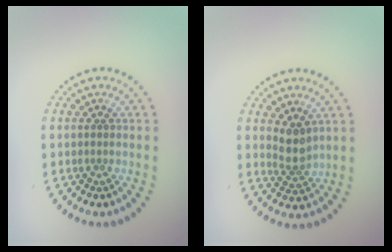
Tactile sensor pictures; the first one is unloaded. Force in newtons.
{"total": 2.3, "press": 1.9, "slide": 1.3}